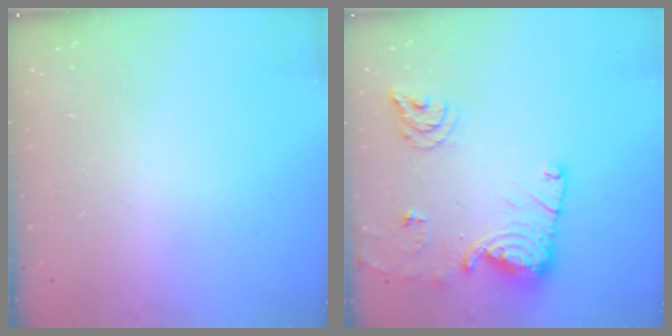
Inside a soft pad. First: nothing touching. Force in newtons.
{"total": 15.1, "press": 15.0, "slide": 1.5}